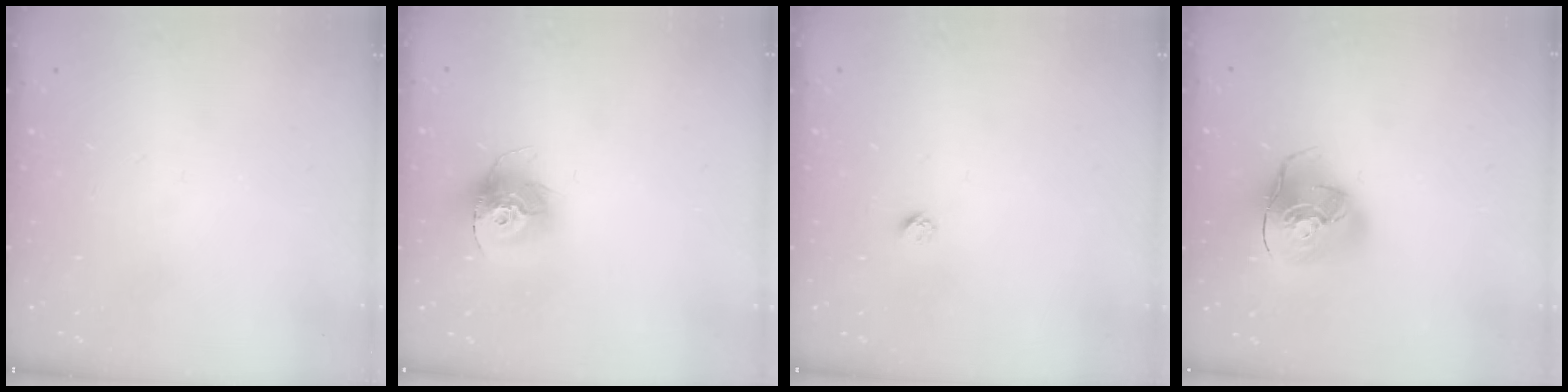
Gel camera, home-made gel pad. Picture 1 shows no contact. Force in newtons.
{"total": 13.4, "press": 13.3, "slide": 1.2}
{"total": 2.3, "press": 2.3, "slide": 0.2}
{"total": 16.2, "press": 16.0, "slide": 2.4}